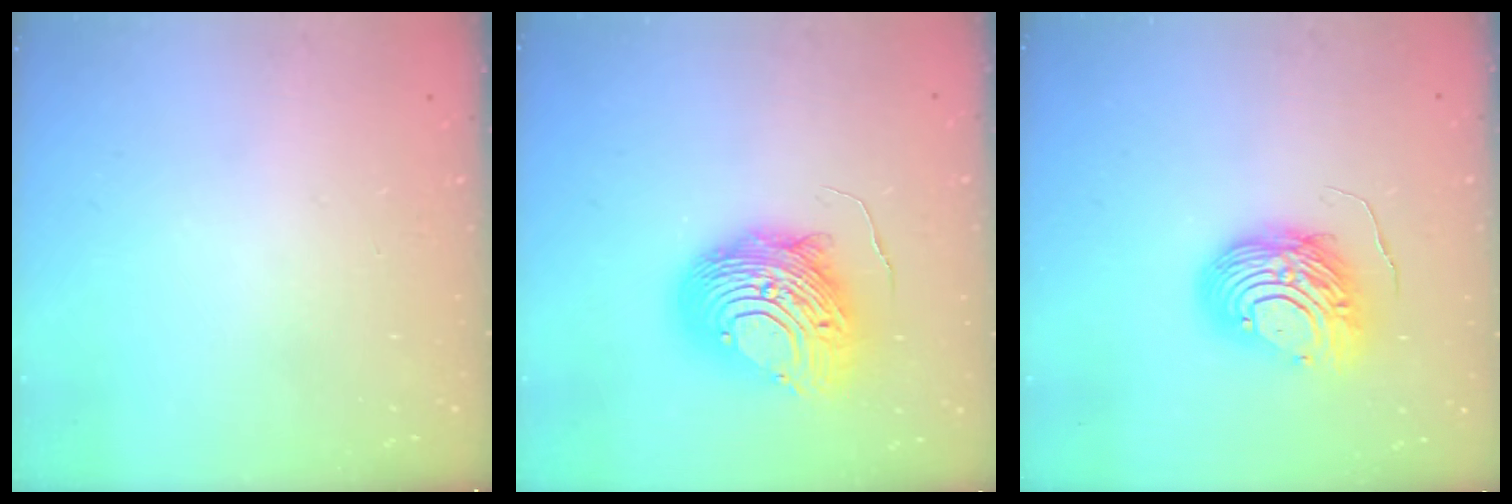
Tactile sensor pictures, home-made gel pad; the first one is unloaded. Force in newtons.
{"total": 14.9, "press": 14.8, "slide": 1.3}
{"total": 10.4, "press": 10.3, "slide": 1.1}